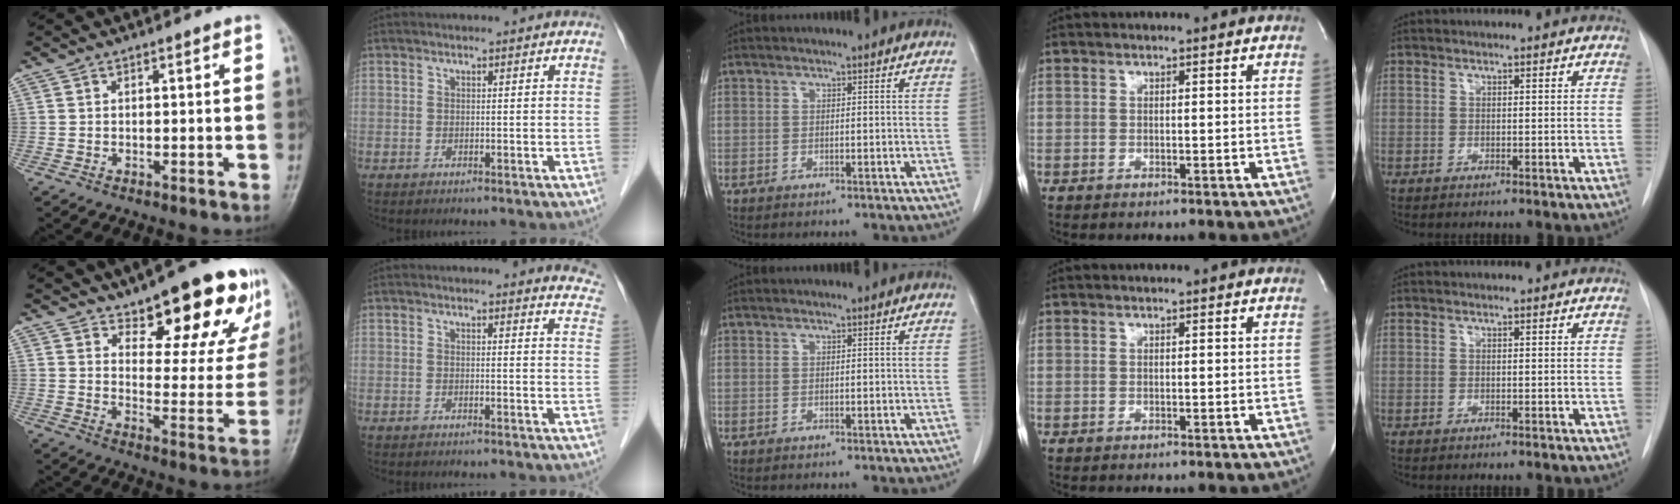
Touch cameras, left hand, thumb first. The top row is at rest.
{"thumb": {"total": 18.5, "force": [13.0, 7.2, 11.1], "torque": [-0.089, -0.081, 0.172]}, "index": {"total": 6.9, "force": [6.7, 1.1, 0.9], "torque": [0.021, -0.035, 0.034]}}